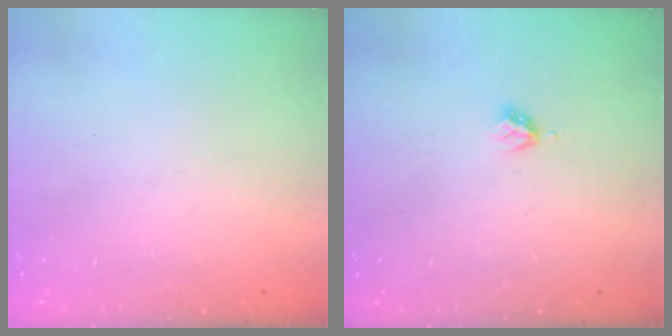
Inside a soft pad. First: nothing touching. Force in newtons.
{"total": 2.9, "press": 2.8, "slide": 0.4}